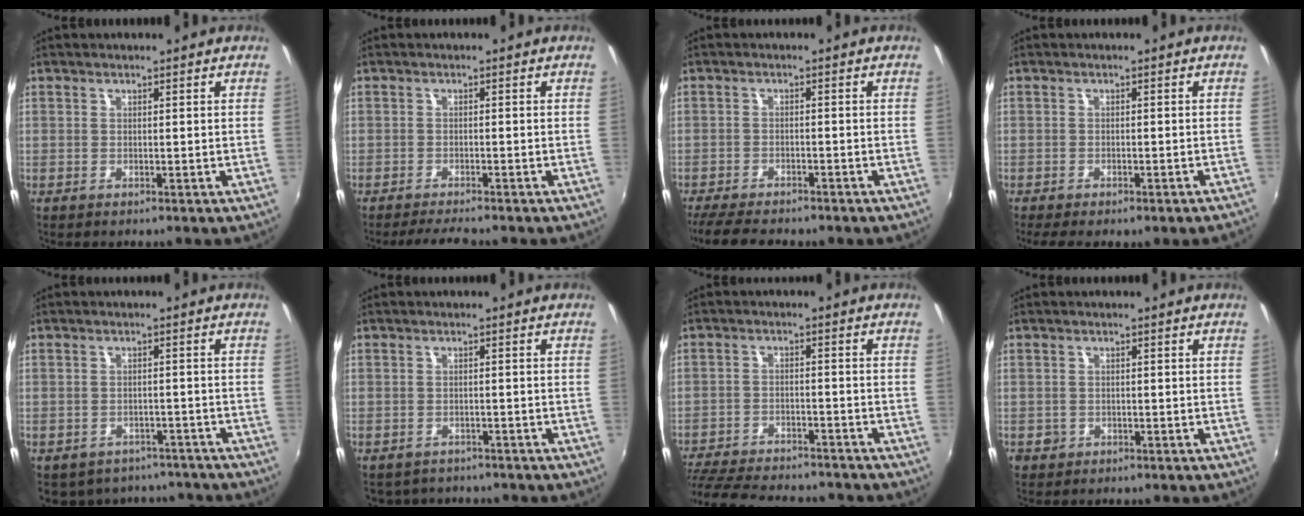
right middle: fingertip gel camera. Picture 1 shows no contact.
{"total": 3.9, "force": [-3.6, 0.6, 1.4], "torque": [-0.037, -0.010, -0.057]}
{"total": 8.3, "force": [-7.2, 1.9, 3.7], "torque": [-0.093, -0.023, -0.118]}
{"total": 5.0, "force": [-4.0, 0.7, 3.0], "torque": [-0.064, -0.019, -0.053]}
{"total": 9.8, "force": [-7.8, 5.2, 2.9], "torque": [-0.066, 0.002, -0.089]}
{"total": 3.6, "force": [-3.1, 1.7, 0.4], "torque": [-0.012, -0.011, -0.043]}
{"total": 17.6, "force": [-15.3, 4.6, 7.4], "torque": [-0.163, -0.020, -0.228]}
{"total": 1.9, "force": [-0.7, 1.7, 0.5], "torque": [-0.014, -0.004, -0.010]}